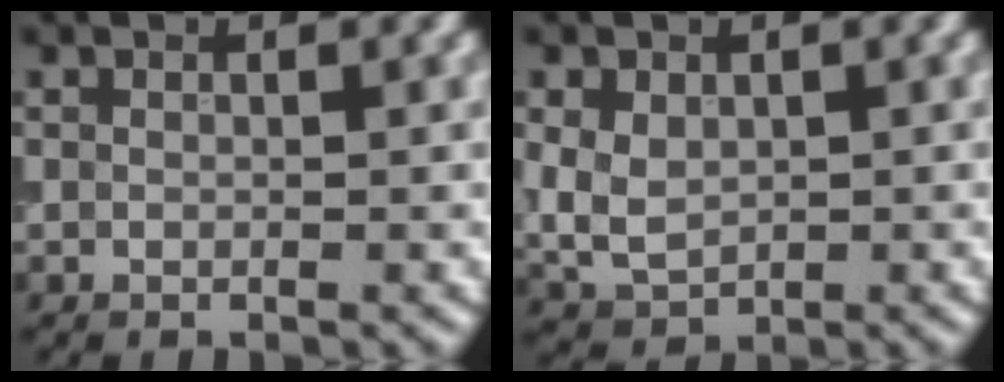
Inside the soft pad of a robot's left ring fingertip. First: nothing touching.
{"total": 3.3, "force": [0.4, 2.5, 2.1], "torque": [-0.048, -0.003, 0.012]}